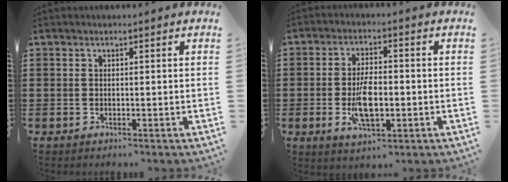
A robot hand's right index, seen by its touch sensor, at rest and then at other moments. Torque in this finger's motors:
{"motor_torque": [1.78, 0.36, 0.77, 0.21]}